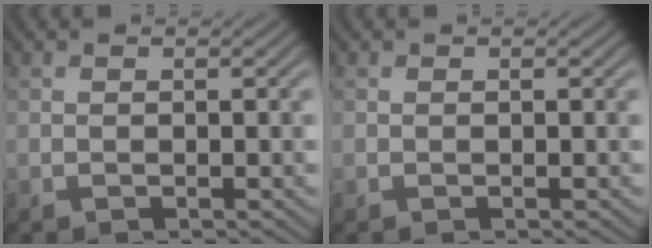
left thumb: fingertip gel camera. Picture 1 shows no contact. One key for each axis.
{"total": 0.0}